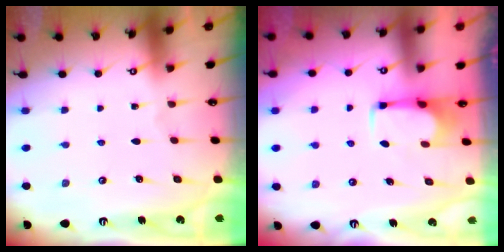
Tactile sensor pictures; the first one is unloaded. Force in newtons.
{"total": 3.0, "press": 3.0, "slide": 0.5}